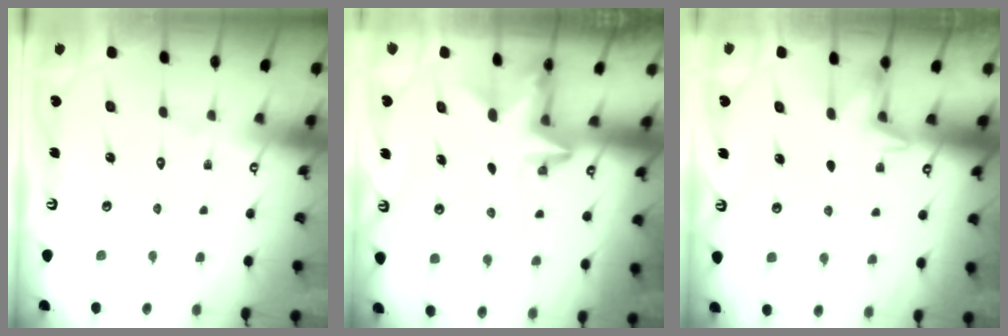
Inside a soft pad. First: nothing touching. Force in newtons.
{"total": 2.5, "press": 2.5, "slide": 0.4}
{"total": 3.5, "press": 3.3, "slide": 1.1}